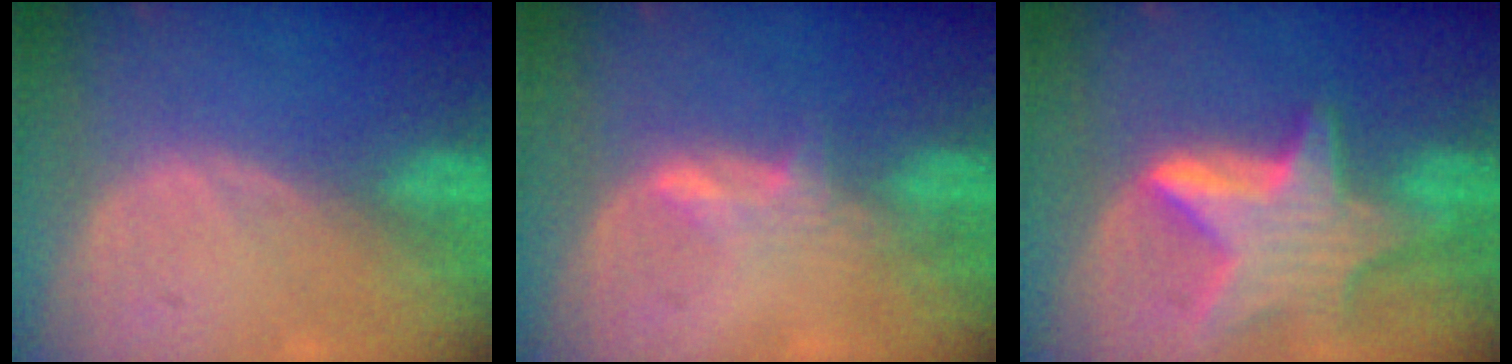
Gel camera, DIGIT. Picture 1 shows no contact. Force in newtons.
{"total": 2.3, "press": 2.3, "slide": 0.4}
{"total": 9.5, "press": 9.5, "slide": 0.7}